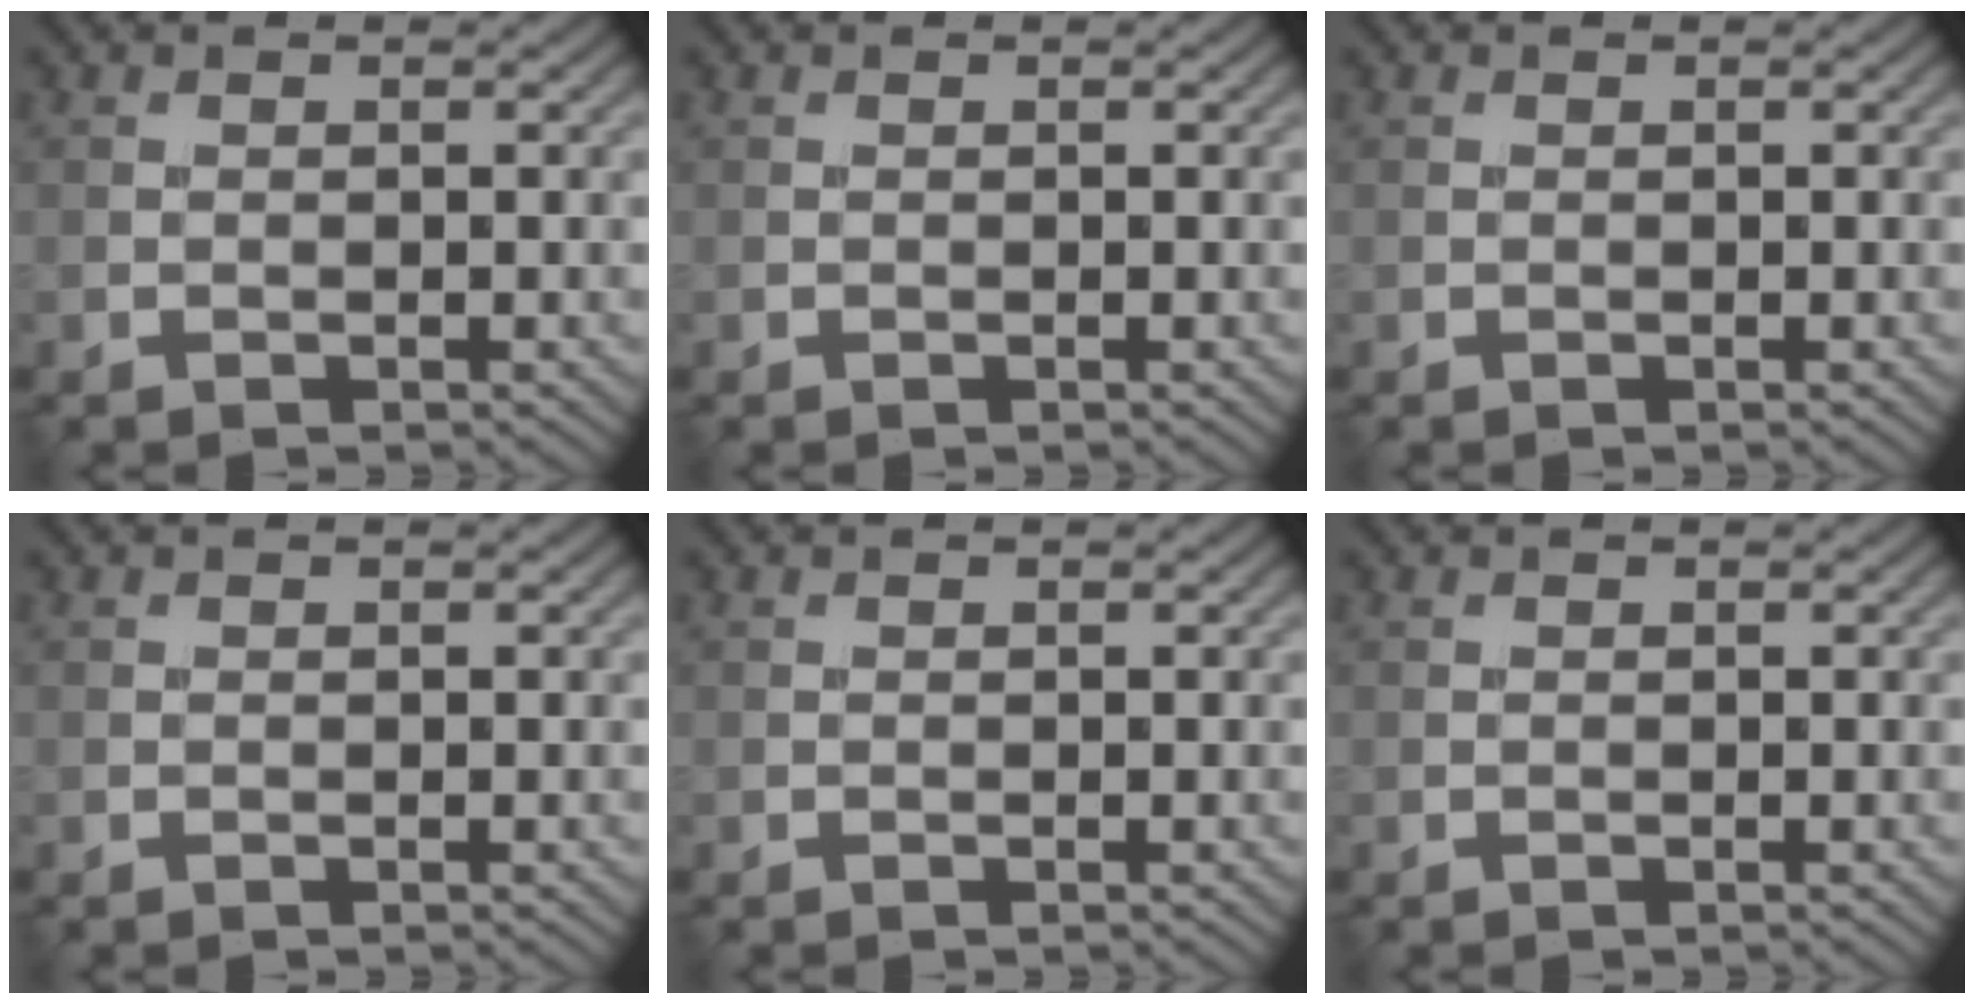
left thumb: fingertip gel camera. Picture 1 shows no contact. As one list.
[{"total": 0.0}, {"total": 0.0}, {"total": 0.0}, {"total": 0.0}, {"total": 0.0}]